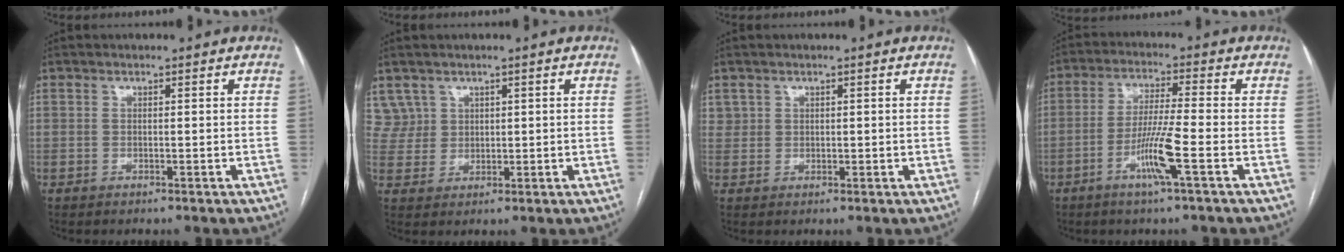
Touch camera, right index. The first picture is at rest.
{"total": 4.2, "force": [2.5, 3.4, -0.4], "torque": [0.019, 0.009, 0.051]}
{"total": 1.9, "force": [0.9, 1.7, 0.3], "torque": [0.002, 0.004, 0.015]}
{"total": 7.7, "force": [-3.2, -0.6, 6.9], "torque": [-0.136, -0.007, -0.063]}